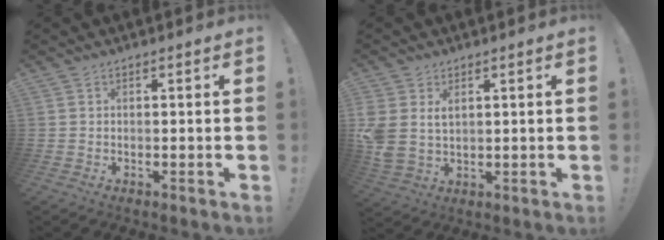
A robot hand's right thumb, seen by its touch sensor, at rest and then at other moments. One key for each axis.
{"total": 6.1, "fx": 2.5, "fy": 4.4, "fz": 3.4, "tx": -0.074, "ty": -0.013, "tz": 0.046}